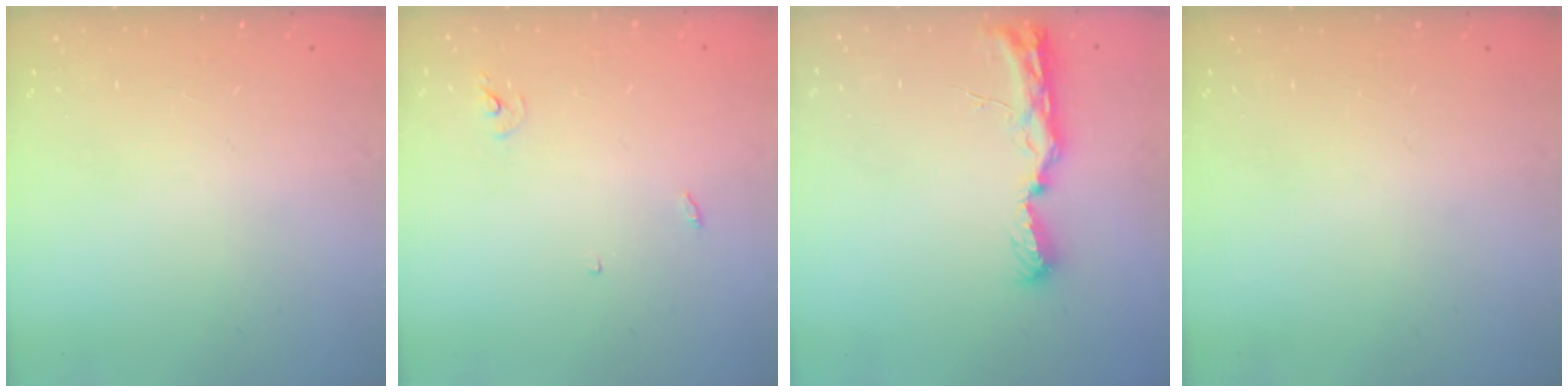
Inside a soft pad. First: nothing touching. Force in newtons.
{"total": 2.4, "press": 2.4, "slide": 0.1}
{"total": 10.7, "press": 9.7, "slide": 4.5}
{"total": 0.0}